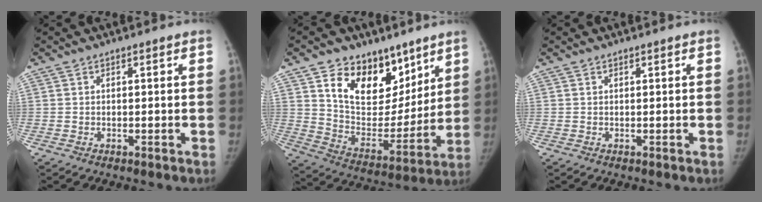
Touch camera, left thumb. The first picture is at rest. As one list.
[{"total": 18.5, "force": [11.0, 11.8, 9.0], "torque": [-0.089, -0.067, 0.194]}, {"total": 0.0}]